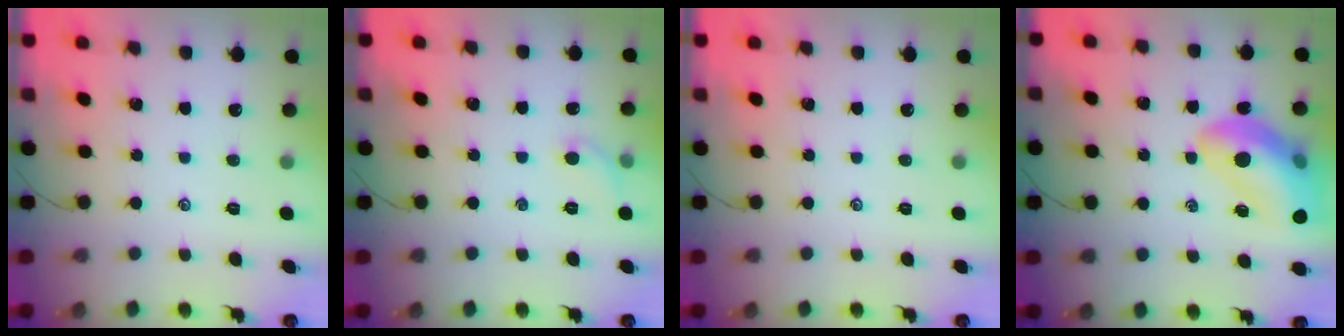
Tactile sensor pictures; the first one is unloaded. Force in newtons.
{"total": 4.6, "press": 4.4, "slide": 1.2}
{"total": 0.0}
{"total": 17.1, "press": 16.8, "slide": 3.2}